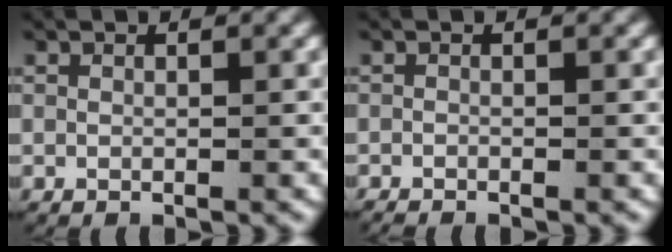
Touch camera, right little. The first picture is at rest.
{"total": 0.9, "force": [-0.9, 0.3, 0.2], "torque": [-0.010, -0.008, -0.012]}